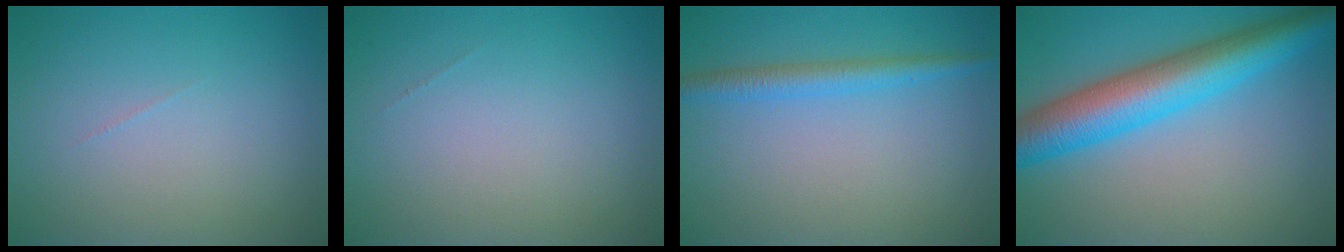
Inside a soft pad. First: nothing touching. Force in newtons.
{"total": 0.0}
{"total": 2.4, "press": 2.4, "slide": 0.1}
{"total": 8.2, "press": 8.2, "slide": 0.1}